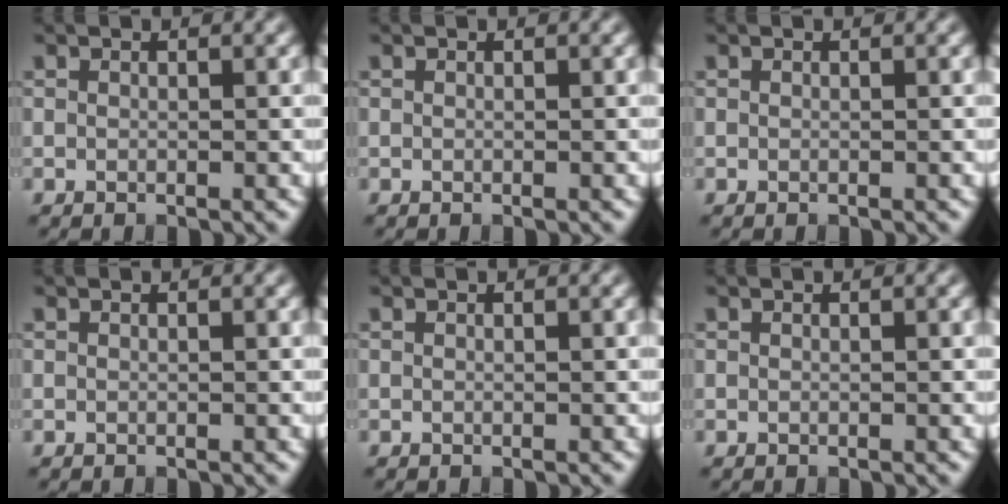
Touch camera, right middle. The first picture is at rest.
{"total": 0.0}
{"total": 0.0}
{"total": 0.0}
{"total": 0.0}
{"total": 0.0}